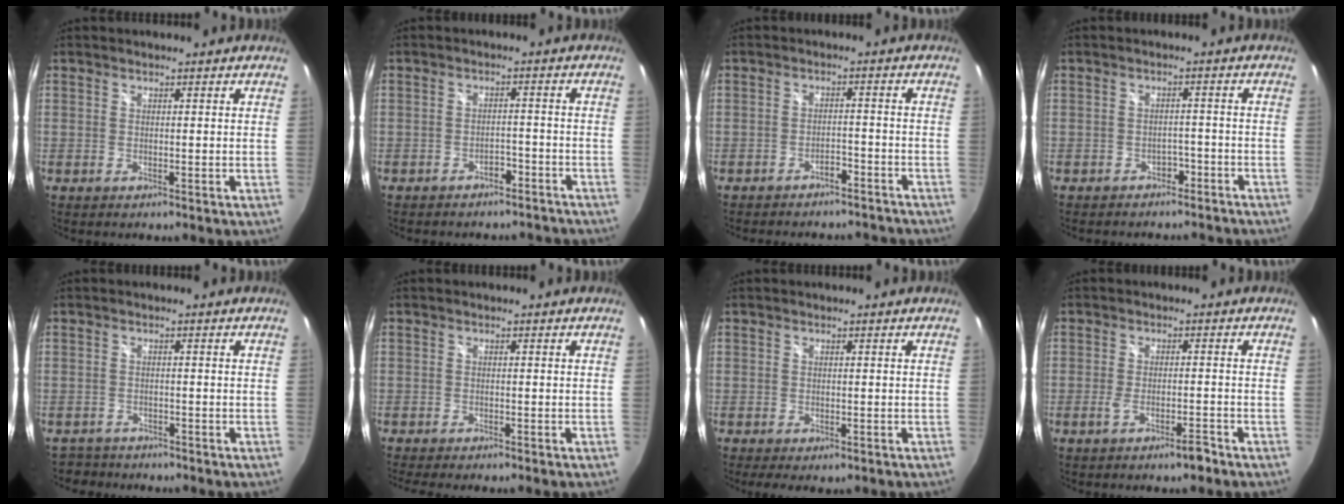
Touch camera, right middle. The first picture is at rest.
{"total": 8.2, "force": [-7.1, 3.4, 2.3], "torque": [-0.052, 0.008, -0.084]}
{"total": 10.3, "force": [-9.3, 3.3, 3.1], "torque": [-0.070, 0.009, -0.113]}
{"total": 7.0, "force": [-5.9, 3.3, 2.0], "torque": [-0.040, 0.008, -0.071]}
{"total": 3.6, "force": [-3.1, 1.7, -0.1], "torque": [-0.009, 0.002, -0.054]}
{"total": 3.5, "force": [-3.1, 0.0, 1.6], "torque": [-0.031, -0.015, -0.050]}
{"total": 3.3, "force": [-2.0, 1.5, 2.2], "torque": [-0.039, -0.015, -0.027]}
{"total": 4.0, "force": [-2.8, 0.8, 2.8], "torque": [-0.061, -0.003, -0.049]}